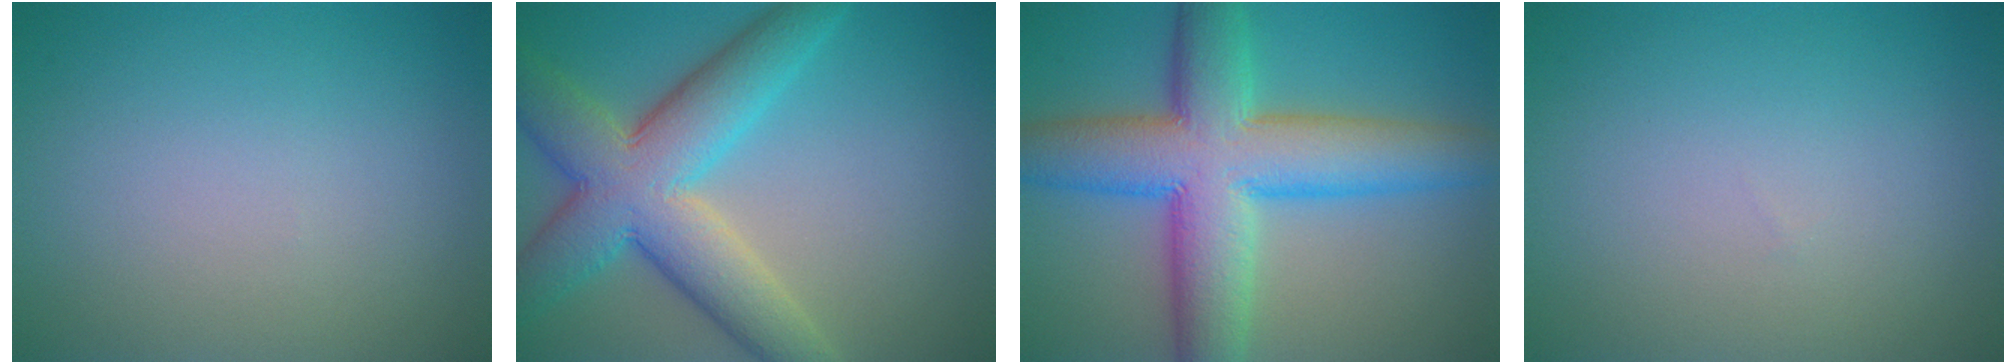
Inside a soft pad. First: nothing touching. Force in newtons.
{"total": 9.4, "press": 9.3, "slide": 0.2}
{"total": 11.2, "press": 11.2, "slide": 0.2}
{"total": 0.0}